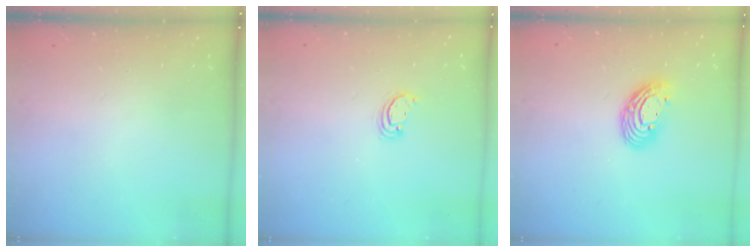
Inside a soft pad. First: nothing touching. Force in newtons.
{"total": 2.5, "press": 2.5, "slide": 0.3}
{"total": 10.8, "press": 10.8, "slide": 0.9}